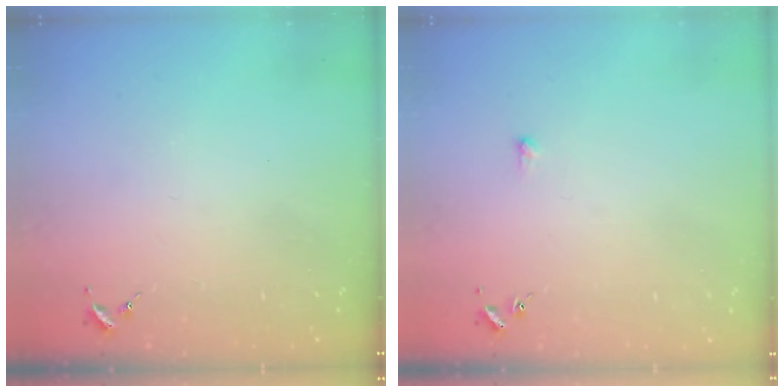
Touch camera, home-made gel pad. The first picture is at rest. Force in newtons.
{"total": 2.9, "press": 2.8, "slide": 0.6}